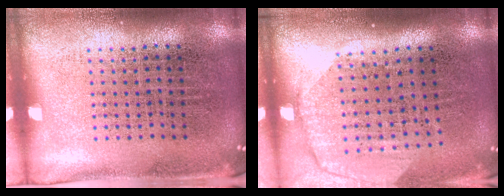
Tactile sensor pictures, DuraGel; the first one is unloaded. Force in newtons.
{"total": 1.9, "press": 1.6, "slide": 1.0}